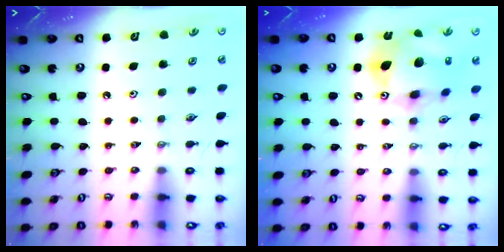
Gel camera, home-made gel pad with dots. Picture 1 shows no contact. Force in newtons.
{"total": 15.2, "press": 15.2, "slide": 1.4}